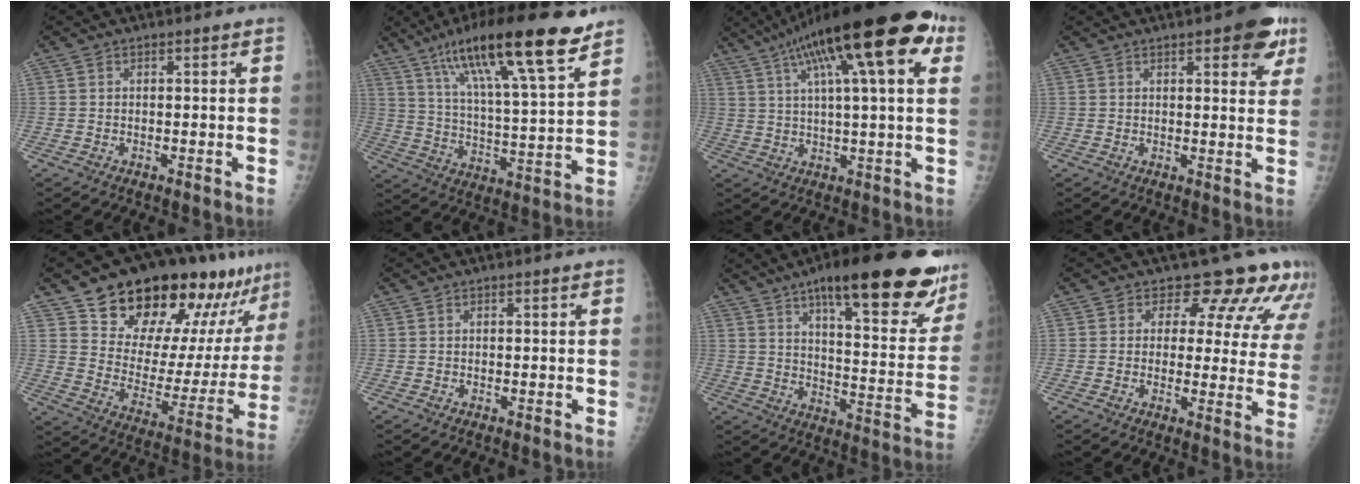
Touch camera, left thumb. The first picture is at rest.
{"total": 22.1, "force": [13.9, 4.1, 16.7], "torque": [-0.266, -0.039, 0.232]}
{"total": 24.0, "force": [11.0, 5.9, 20.5], "torque": [-0.321, 0.020, 0.166]}
{"total": 8.0, "force": [4.2, 3.0, 6.1], "torque": [-0.049, -0.013, 0.045]}
{"total": 25.0, "force": [17.9, 10.7, 13.8], "torque": [-0.160, -0.078, 0.267]}
{"total": 0.0}
{"total": 28.2, "force": [17.9, 7.4, 20.5], "torque": [-0.248, -0.056, 0.245]}
{"total": 11.7, "force": [9.6, 5.5, 3.6], "torque": [0.005, -0.052, 0.088]}